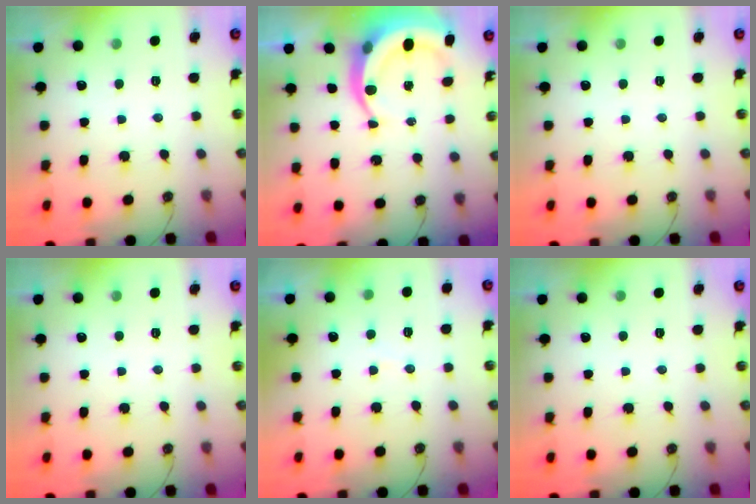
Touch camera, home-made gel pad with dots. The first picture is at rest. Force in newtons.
{"total": 9.1, "press": 9.0, "slide": 1.2}
{"total": 0.0}
{"total": 0.0}
{"total": 2.9, "press": 2.7, "slide": 1.1}
{"total": 0.0}